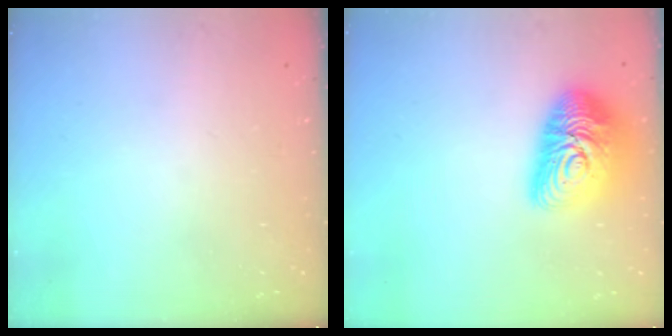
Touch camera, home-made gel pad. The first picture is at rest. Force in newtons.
{"total": 15.9, "press": 15.9, "slide": 1.0}